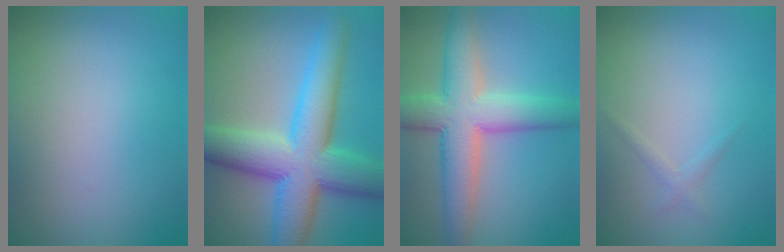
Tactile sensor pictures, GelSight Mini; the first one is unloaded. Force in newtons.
{"total": 11.9, "press": 11.9, "slide": 0.5}
{"total": 8.6, "press": 8.6, "slide": 0.4}
{"total": 0.9, "press": 0.9, "slide": 0.1}